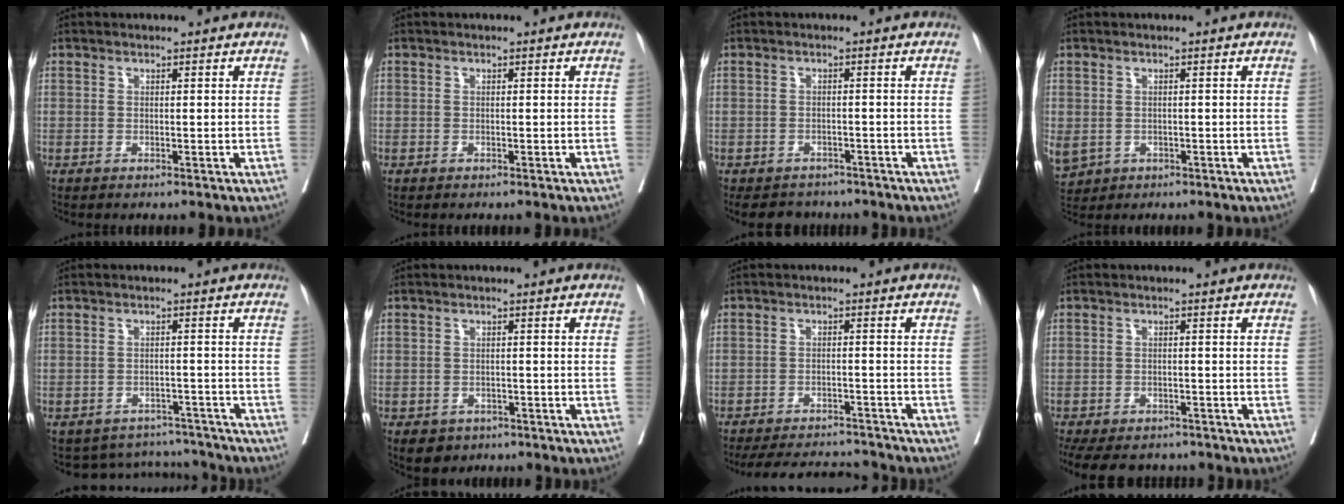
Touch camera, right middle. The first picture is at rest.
{"total": 0.0}
{"total": 5.8, "force": [-5.2, 2.4, 0.7], "torque": [-0.003, -0.004, -0.068]}
{"total": 7.1, "force": [-2.3, 6.1, 2.8], "torque": [-0.089, -0.004, -0.024]}
{"total": 7.4, "force": [-7.0, 2.2, -1.2], "torque": [0.022, 0.032, -0.088]}
{"total": 4.9, "force": [-3.5, 3.1, 1.5], "torque": [-0.021, 0.001, -0.046]}
{"total": 11.0, "force": [-10.5, 2.2, 2.3], "torque": [-0.040, 0.007, -0.146]}
{"total": 13.7, "force": [-11.2, 6.0, 5.1], "torque": [-0.133, -0.013, -0.146]}